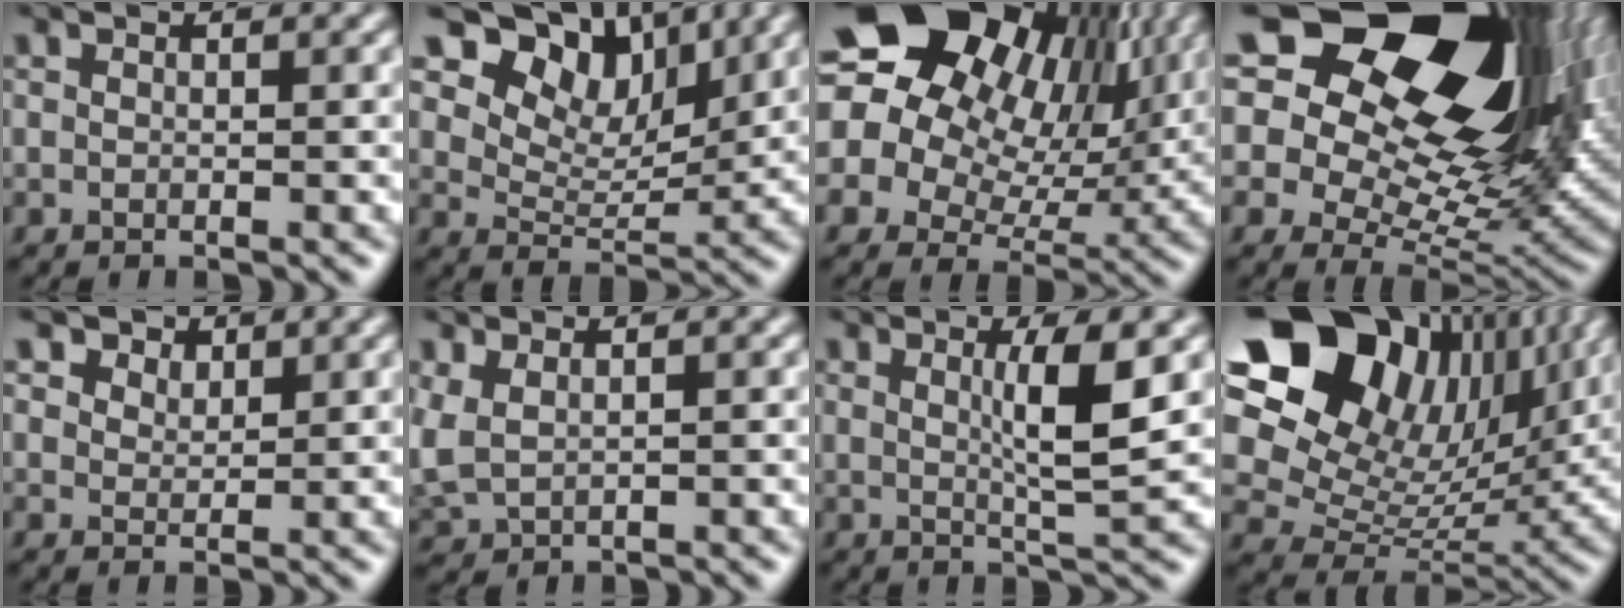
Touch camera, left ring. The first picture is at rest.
{"total": 7.8, "force": [4.8, 4.6, 4.1], "torque": [-0.062, 0.004, 0.074]}
{"total": 16.8, "force": [7.4, 11.5, 9.7], "torque": [-0.186, 0.057, 0.112]}
{"total": 23.0, "force": [10.9, 14.1, 14.6], "torque": [-0.289, 0.091, 0.180]}
{"total": 3.8, "force": [2.9, 2.1, 1.1], "torque": [-0.043, 0.005, 0.050]}
{"total": 2.7, "force": [0.4, 1.7, 2.1], "torque": [-0.059, 0.002, 0.017]}
{"total": 4.1, "force": [0.8, 0.5, 4.0], "torque": [-0.067, -0.005, 0.018]}
{"total": 16.6, "force": [7.8, 11.4, 9.3], "torque": [-0.190, 0.046, 0.140]}